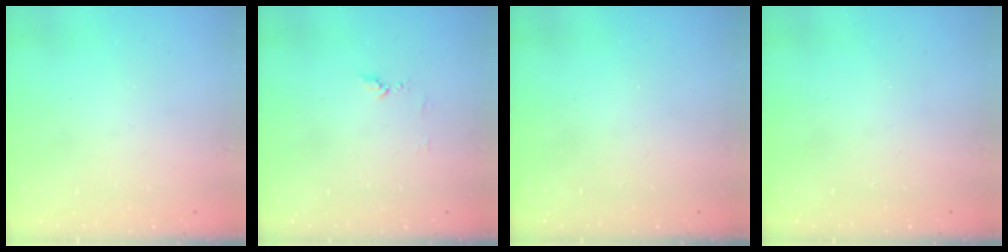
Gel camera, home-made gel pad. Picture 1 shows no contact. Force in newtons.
{"total": 5.1, "press": 5.0, "slide": 0.6}
{"total": 0.0}
{"total": 1.7, "press": 1.7, "slide": 0.2}